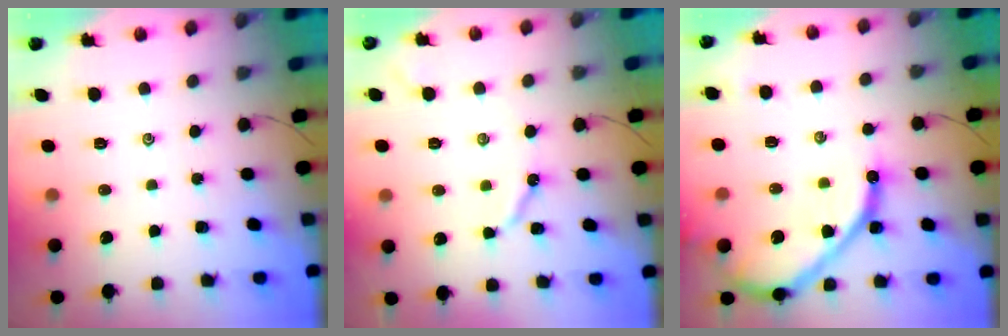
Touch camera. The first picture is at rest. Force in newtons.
{"total": 5.3, "press": 5.2, "slide": 0.6}
{"total": 18.1, "press": 18.1, "slide": 1.7}